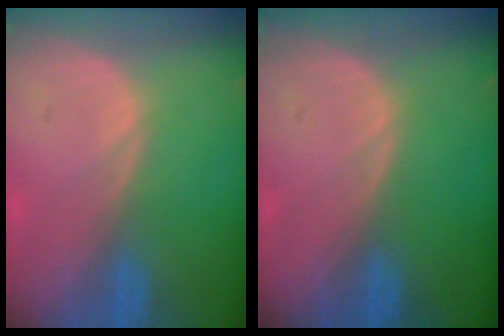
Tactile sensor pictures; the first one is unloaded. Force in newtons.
{"total": 0.0}